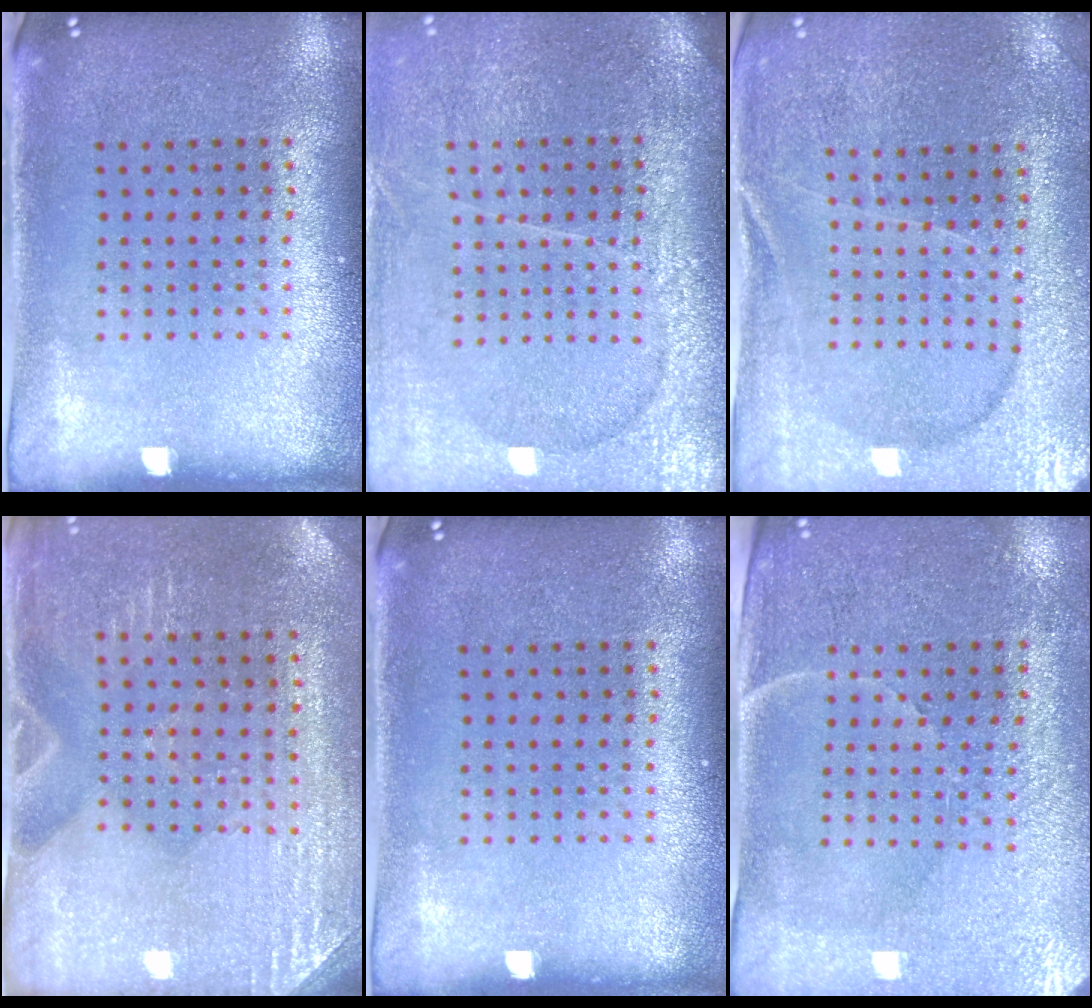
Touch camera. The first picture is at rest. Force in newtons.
{"total": 3.8, "press": 3.4, "slide": 1.8}
{"total": 1.8, "press": 1.8, "slide": 0.2}
{"total": 3.0, "press": 2.9, "slide": 0.6}
{"total": 0.0}
{"total": 3.4, "press": 3.2, "slide": 1.0}